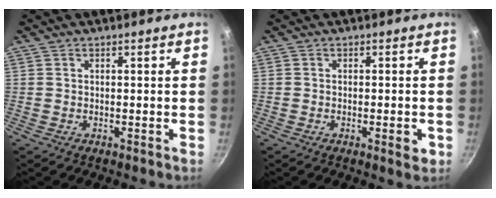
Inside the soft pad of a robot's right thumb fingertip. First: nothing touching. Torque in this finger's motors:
{"motor_torque": [0.18, 0.65, -0.13, 0.02, 0.05]}